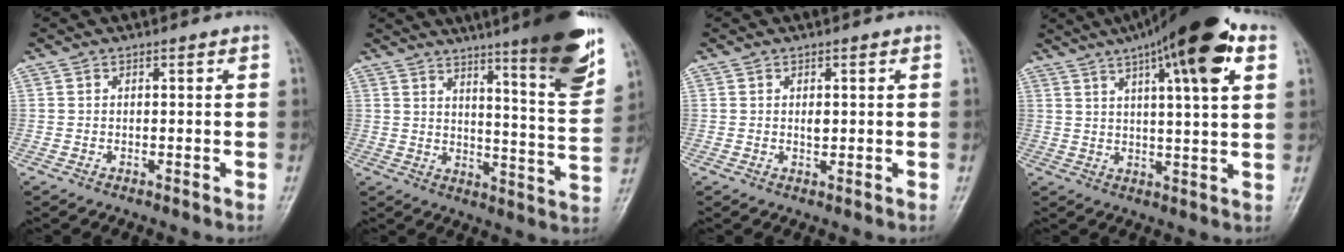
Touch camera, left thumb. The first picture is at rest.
{"total": 19.9, "force": [13.1, 2.2, 14.8], "torque": [-0.180, -0.068, 0.181]}
{"total": 1.7, "force": [0.4, 0.9, 1.4], "torque": [-0.020, -0.003, 0.007]}
{"total": 18.1, "force": [9.1, 3.7, 15.2], "torque": [-0.223, -0.007, 0.135]}